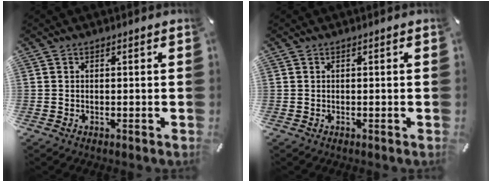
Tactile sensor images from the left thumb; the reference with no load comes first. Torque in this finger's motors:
{"motor_torque": [0.00, 0.00, -0.01, 0.00, 0.00]}